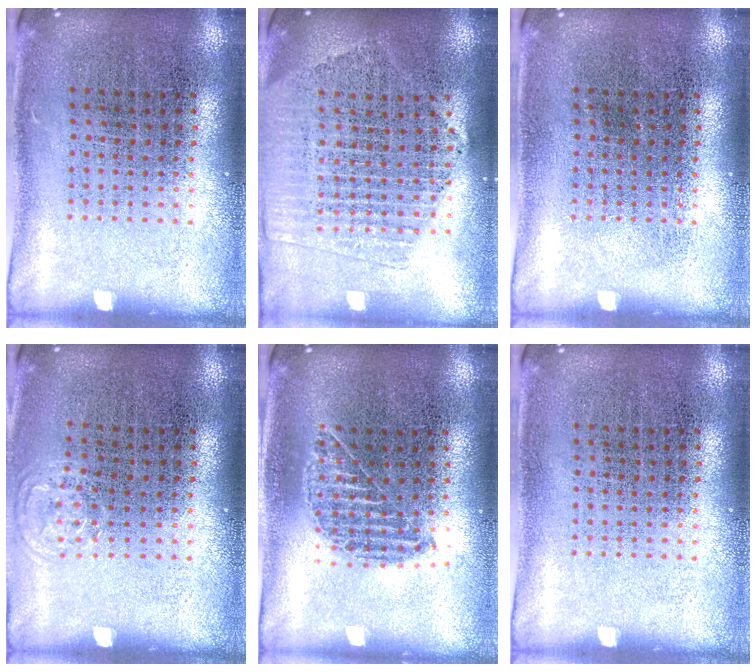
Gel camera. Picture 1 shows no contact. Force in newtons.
{"total": 2.0, "press": 1.8, "slide": 0.9}
{"total": 0.0}
{"total": 0.6, "press": 0.6, "slide": 0.1}
{"total": 1.0, "press": 0.9, "slide": 0.3}
{"total": 0.0}